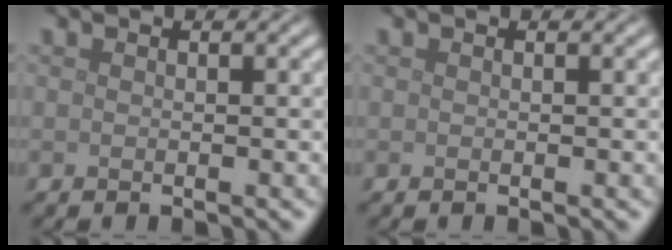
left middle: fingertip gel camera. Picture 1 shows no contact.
{"total": 0.0}